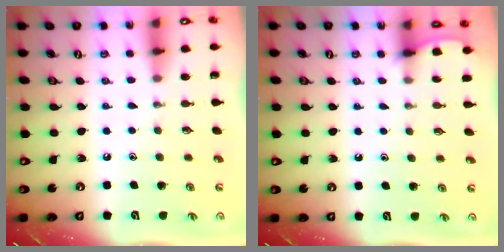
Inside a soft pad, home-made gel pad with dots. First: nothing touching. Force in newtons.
{"total": 2.1, "press": 2.1, "slide": 0.3}